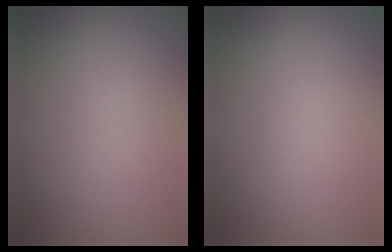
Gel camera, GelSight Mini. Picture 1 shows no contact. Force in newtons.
{"total": 0.0}